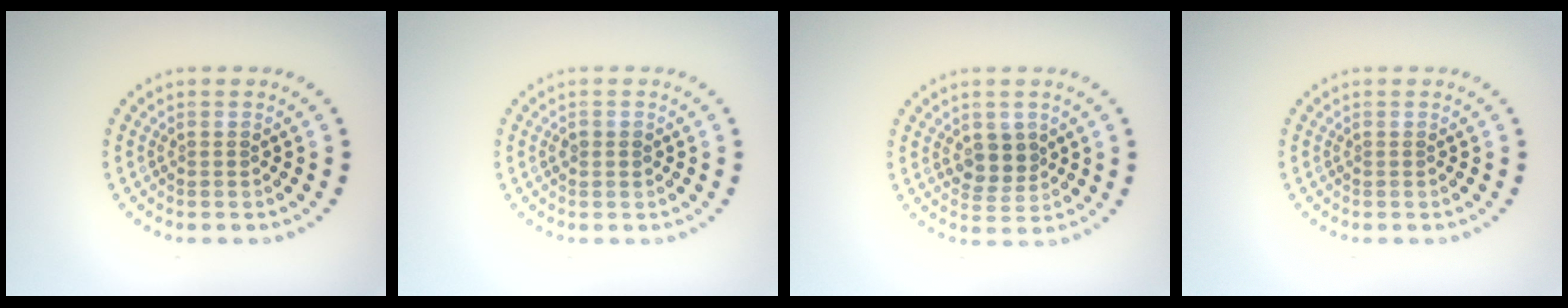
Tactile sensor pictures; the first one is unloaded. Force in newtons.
{"total": 1.0, "press": 1.0, "slide": 0.3}
{"total": 2.5, "press": 2.3, "slide": 1.0}
{"total": 0.0}